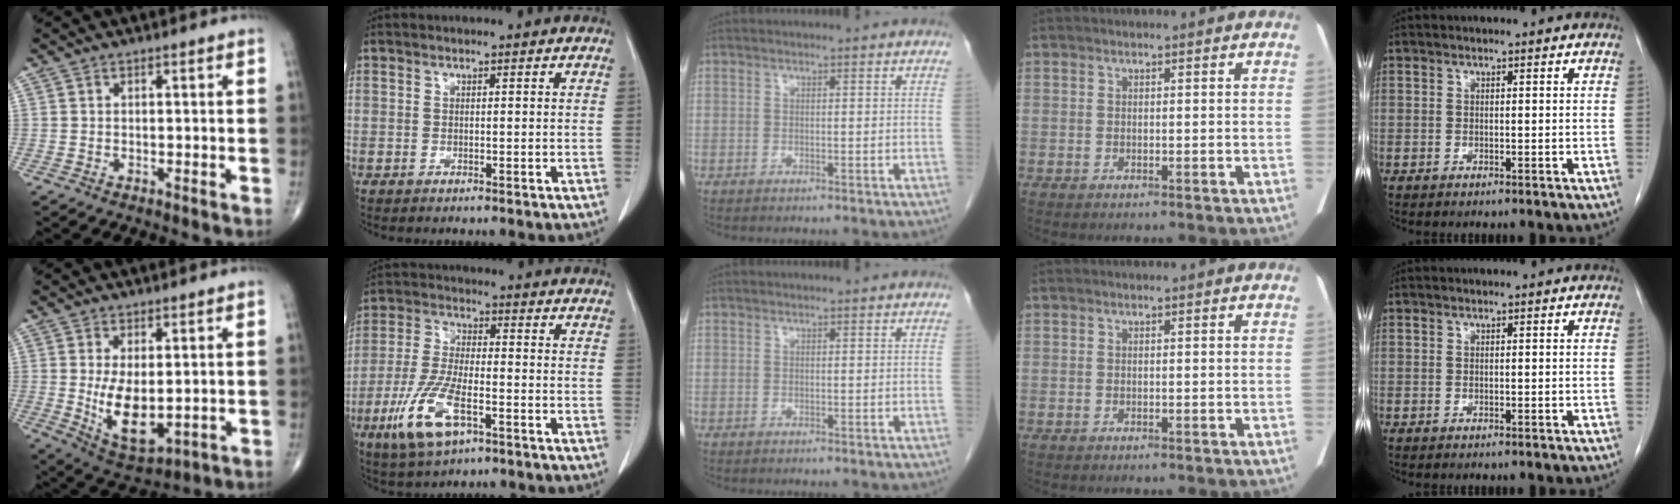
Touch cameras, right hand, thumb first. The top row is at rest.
{"thumb": {"total": 10.2, "force": [-0.1, 5.2, 8.8], "torque": [-0.137, -0.023, 0.020]}, "index": {"total": 10.8, "force": [-5.0, 3.2, 9.0], "torque": [-0.199, -0.014, -0.090]}}